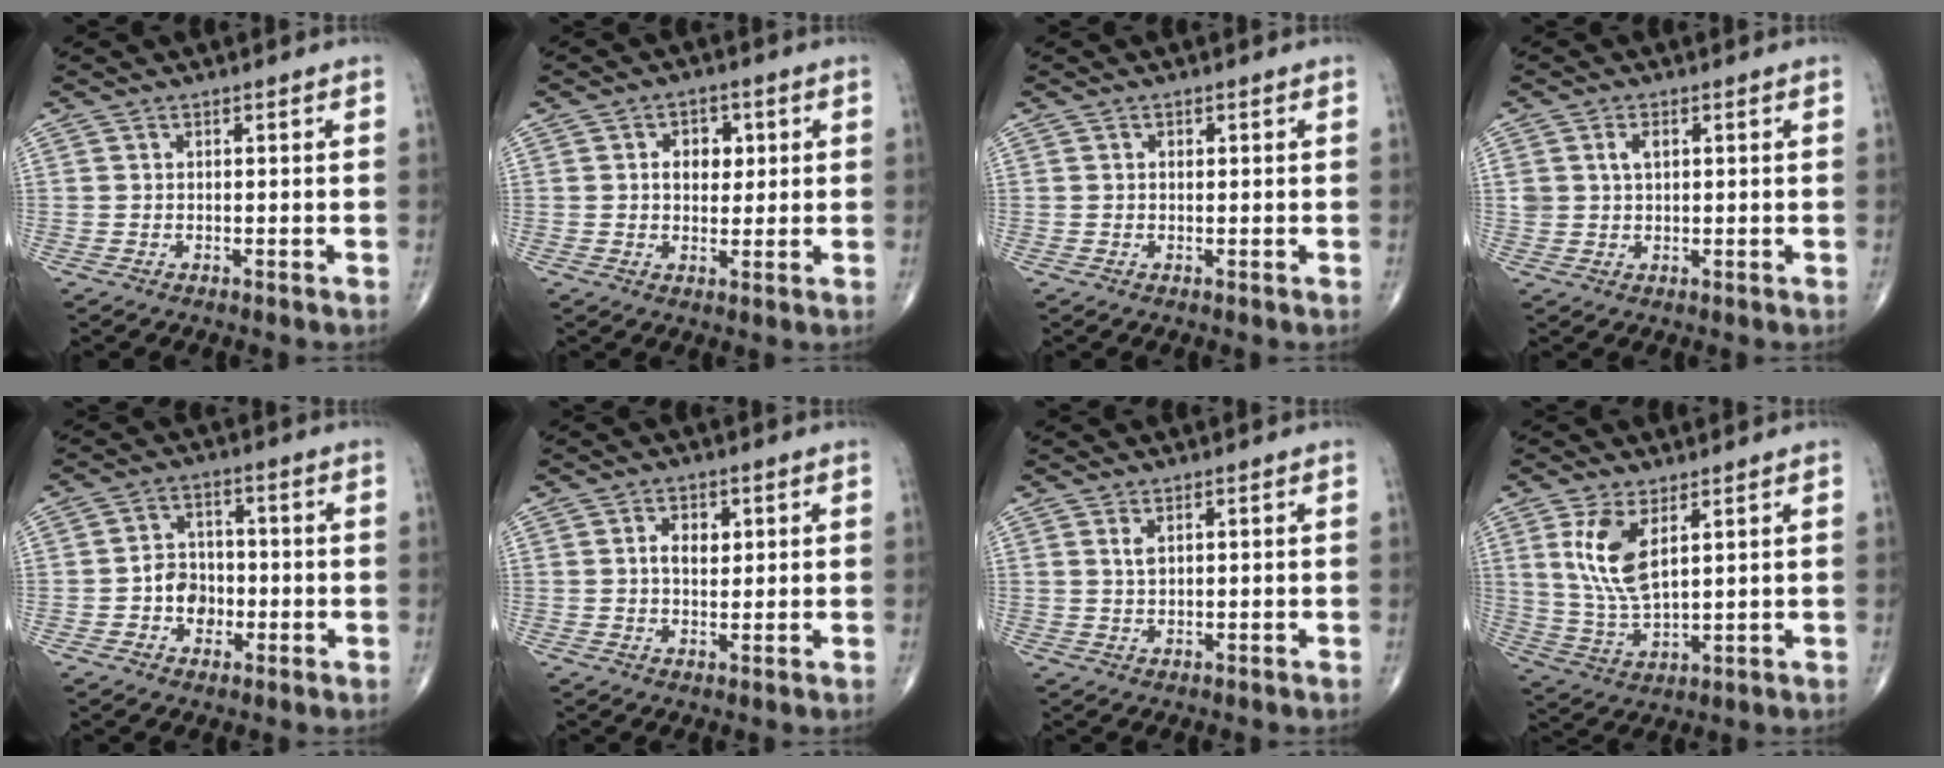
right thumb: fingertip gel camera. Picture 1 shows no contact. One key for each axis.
{"total": 5.3, "fx": 1.1, "fy": 3.9, "fz": 3.4, "tx": -0.017, "ty": -0.001, "tz": 0.013}
{"total": 0.7, "fx": 0.1, "fy": 0.5, "fz": 0.5, "tx": -0.006, "ty": 0.002, "tz": 0.002}
{"total": 3.2, "fx": 1.0, "fy": 2.1, "fz": 2.2, "tx": -0.037, "ty": 0.002, "tz": 0.021}
{"total": 6.4, "fx": -1.4, "fy": 5.2, "fz": 3.4, "tx": -0.023, "ty": 0.018, "tz": -0.031}
{"total": 4.1, "fx": 1.0, "fy": 2.7, "fz": 3.0, "tx": -0.032, "ty": -0.003, "tz": 0.014}
{"total": 1.8, "fx": 0.8, "fy": 0.8, "fz": 1.4, "tx": -0.025, "ty": -0.001, "tz": 0.018}
{"total": 9.8, "fx": 3.8, "fy": 4.3, "fz": 8.0, "tx": -0.157, "ty": -0.018, "tz": 0.086}